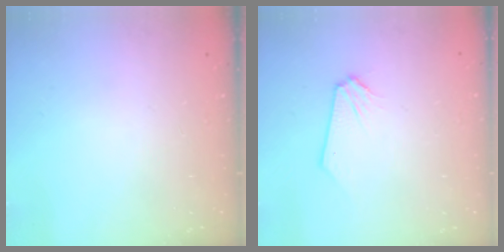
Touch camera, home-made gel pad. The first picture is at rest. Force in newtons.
{"total": 0.0}